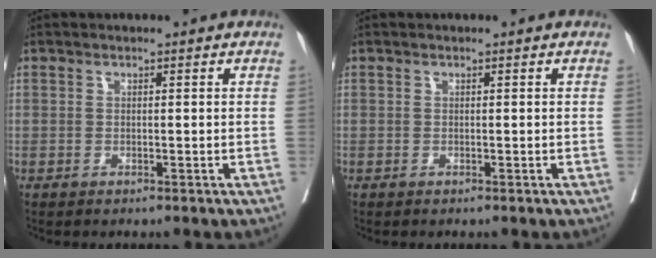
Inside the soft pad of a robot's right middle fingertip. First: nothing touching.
{"total": 0.0}